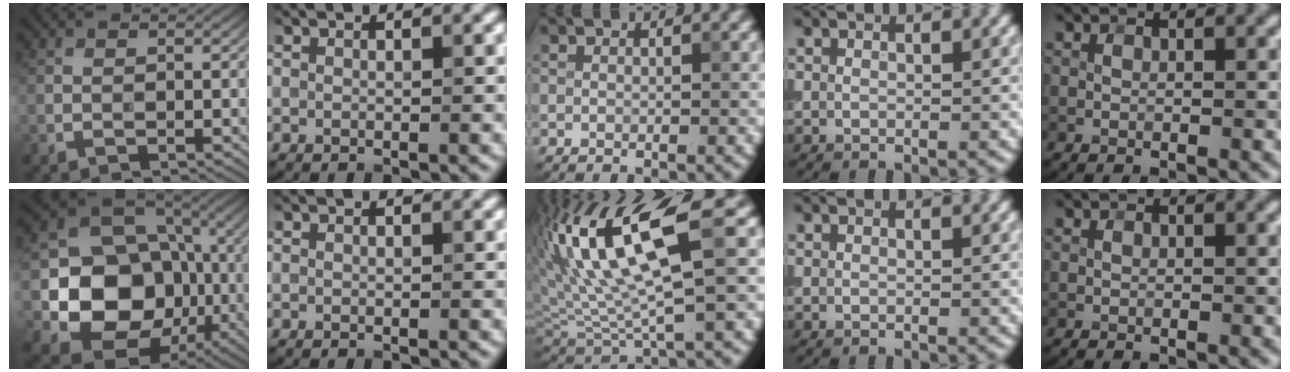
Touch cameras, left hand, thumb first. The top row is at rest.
{"thumb": {"total": 15.9, "force": [-2.7, 13.1, 8.7], "torque": [-0.161, -0.043, -0.042]}, "middle": {"total": 10.9, "force": [4.1, 2.9, 9.7], "torque": [-0.187, 0.011, 0.083]}}